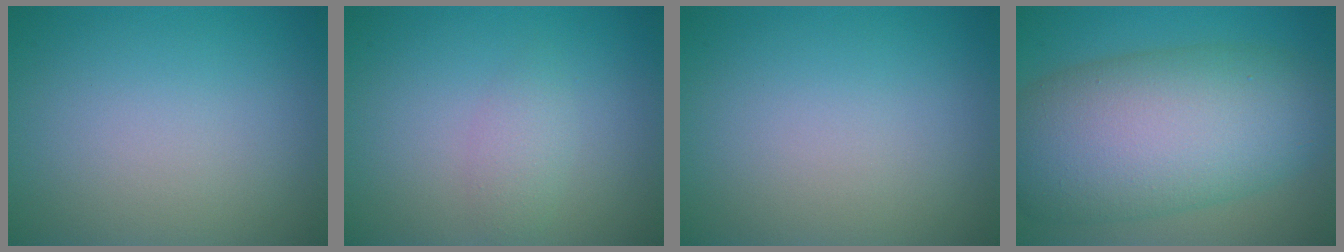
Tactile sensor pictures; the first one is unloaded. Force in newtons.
{"total": 1.6, "press": 1.6, "slide": 0.1}
{"total": 0.0}
{"total": 12.3, "press": 12.3, "slide": 0.5}